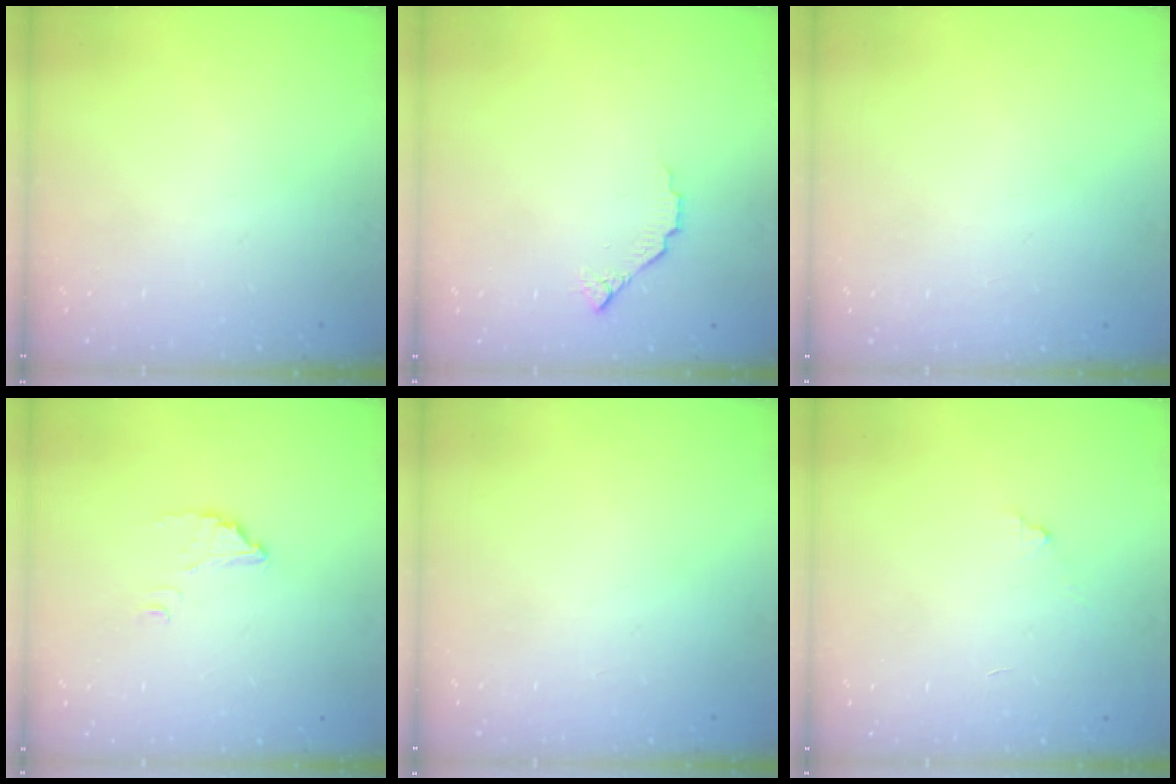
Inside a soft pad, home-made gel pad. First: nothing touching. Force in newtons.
{"total": 4.4, "press": 4.3, "slide": 0.5}
{"total": 2.1, "press": 2.1, "slide": 0.1}
{"total": 2.7, "press": 2.7, "slide": 0.1}
{"total": 2.1, "press": 2.1, "slide": 0.1}
{"total": 4.7, "press": 4.7, "slide": 0.3}